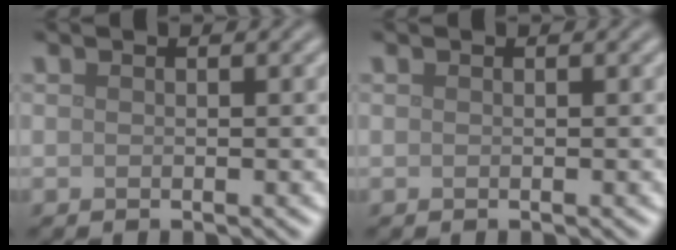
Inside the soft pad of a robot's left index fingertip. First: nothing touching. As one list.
[{"total": 0.0}]